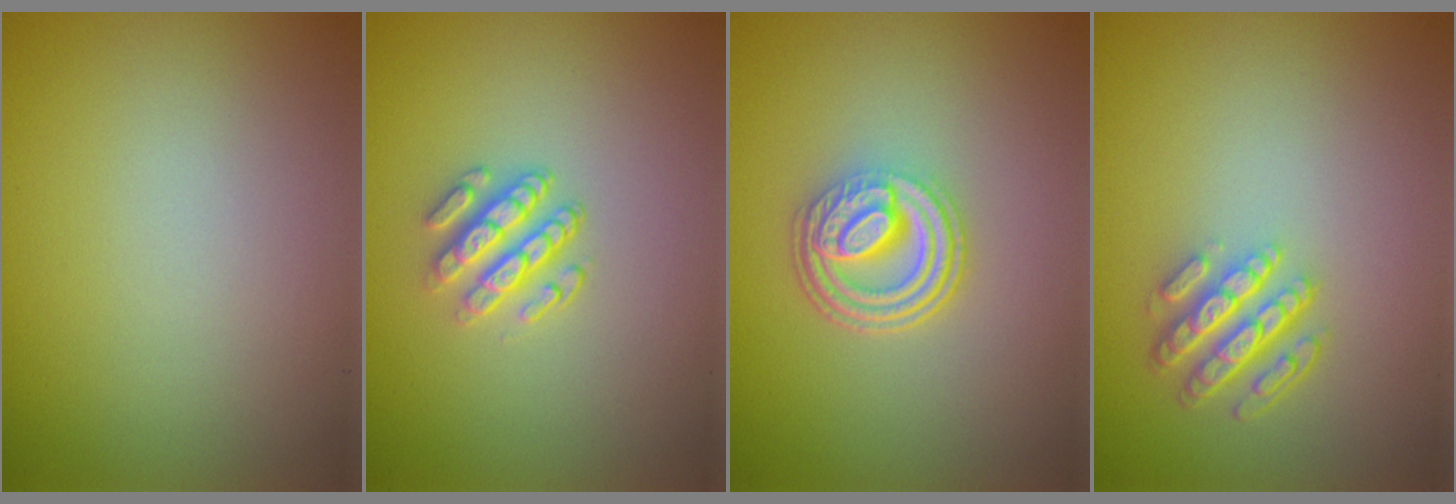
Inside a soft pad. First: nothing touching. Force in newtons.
{"total": 2.9, "press": 2.4, "slide": 1.6}
{"total": 4.8, "press": 3.4, "slide": 3.4}
{"total": 4.3, "press": 3.2, "slide": 3.0}